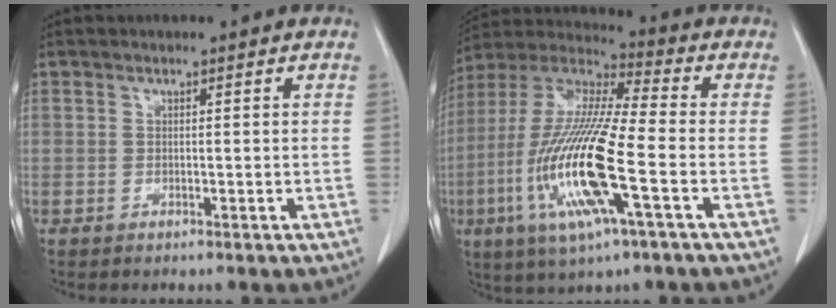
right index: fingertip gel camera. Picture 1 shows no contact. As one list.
[{"total": 18.9, "force": [-5.2, 1.9, 18.1], "torque": [-0.382, -0.019, -0.102]}]